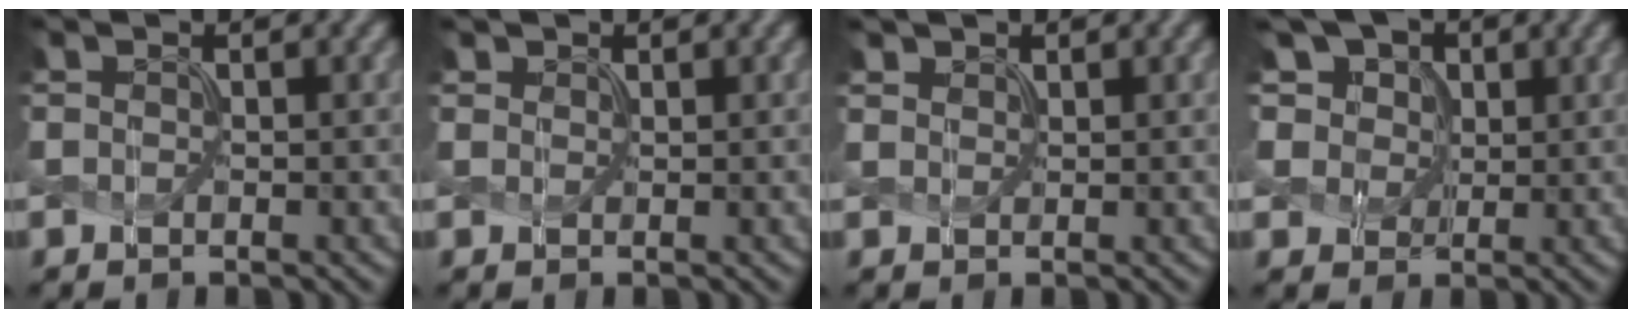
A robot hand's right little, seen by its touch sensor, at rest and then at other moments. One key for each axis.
{"total": 1.0, "fx": 0.3, "fy": 0.0, "fz": -1.0, "tx": 0.016, "ty": 0.001, "tz": 0.016}
{"total": 1.1, "fx": 0.7, "fy": 0.0, "fz": -0.9, "tx": 0.011, "ty": 0.003, "tz": 0.025}
{"total": 8.0, "fx": 4.4, "fy": 6.0, "fz": 3.1, "tx": -0.069, "ty": 0.024, "tz": 0.062}